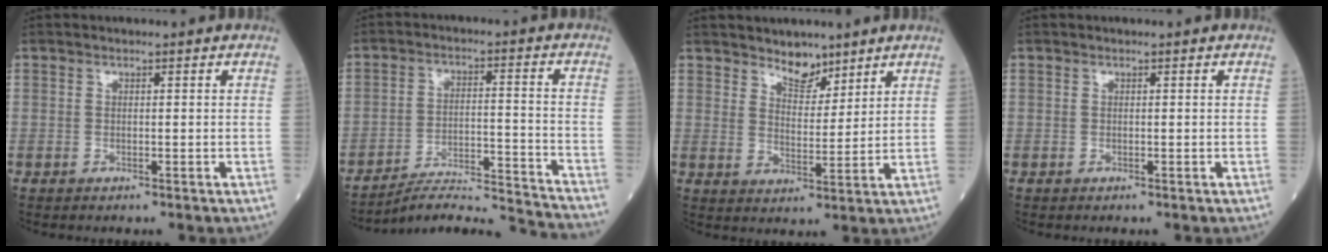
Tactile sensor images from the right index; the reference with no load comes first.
{"total": 7.5, "force": [-7.4, -1.1, 0.4], "torque": [-0.007, 0.000, -0.114]}
{"total": 4.7, "force": [4.0, 1.8, 1.7], "torque": [-0.028, -0.007, 0.072]}
{"total": 0.0}